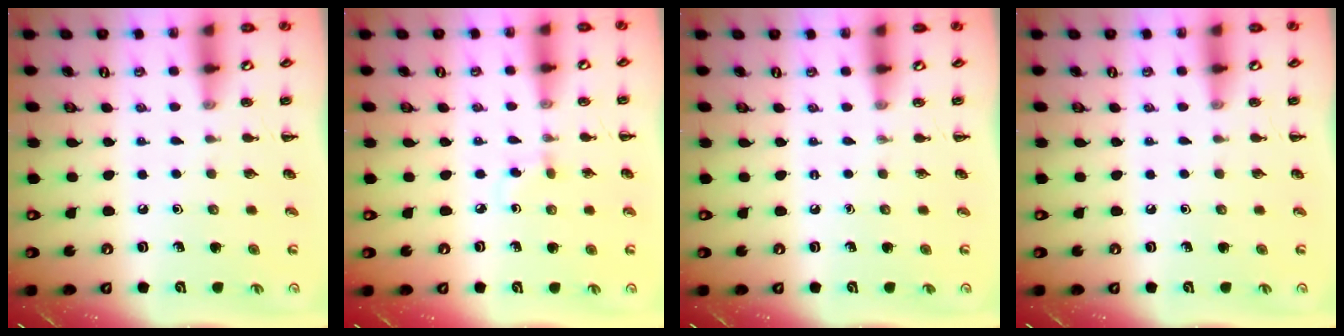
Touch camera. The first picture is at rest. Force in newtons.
{"total": 2.6, "press": 2.4, "slide": 1.2}
{"total": 0.0}
{"total": 0.0}